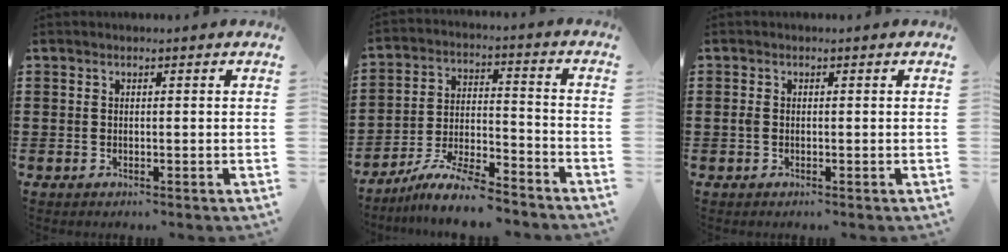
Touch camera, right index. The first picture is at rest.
{"total": 8.7, "force": [-7.8, 0.9, 3.7], "torque": [-0.075, 0.010, -0.152]}
{"total": 0.9, "force": [-0.1, 0.6, 0.6], "torque": [-0.022, 0.001, -0.006]}